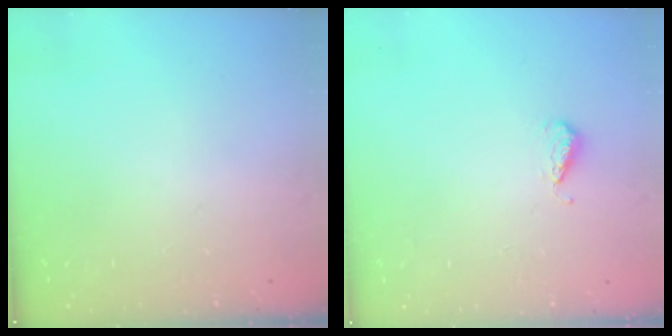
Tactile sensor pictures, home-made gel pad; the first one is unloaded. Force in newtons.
{"total": 4.0, "press": 3.8, "slide": 1.2}